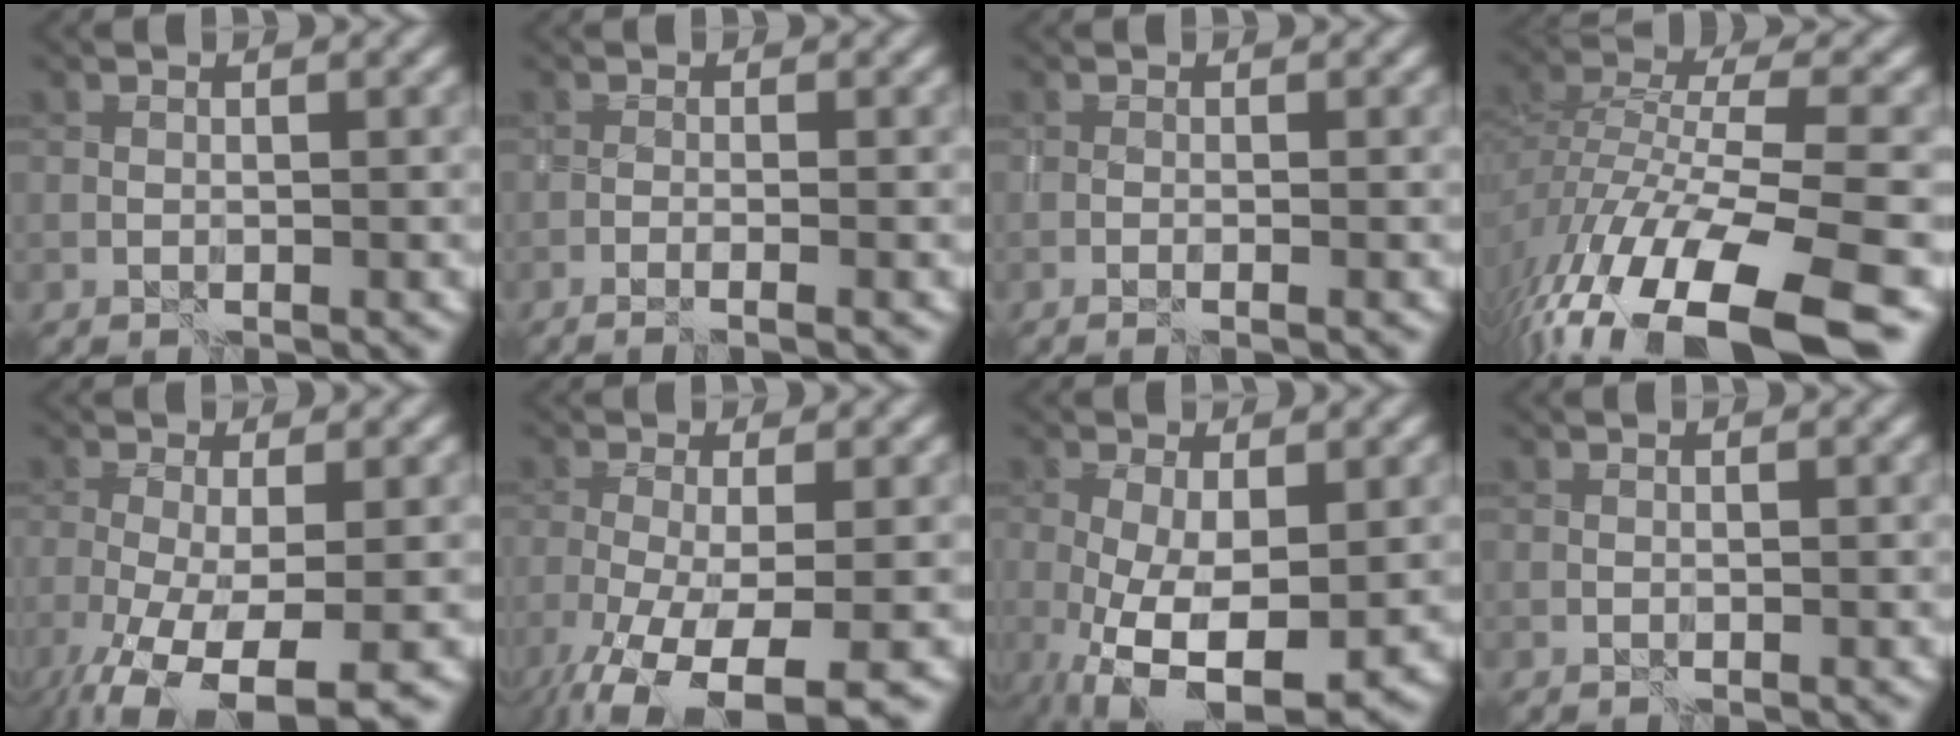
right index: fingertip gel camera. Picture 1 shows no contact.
{"total": 2.3, "force": [-1.3, 0.6, 1.9], "torque": [-0.025, 0.005, -0.030]}
{"total": 1.4, "force": [-0.6, 0.4, 1.2], "torque": [-0.011, 0.002, -0.015]}
{"total": 15.1, "force": [-10.2, 5.4, 9.8], "torque": [-0.218, -0.024, -0.159]}
{"total": 9.0, "force": [-4.9, 3.1, 6.9], "torque": [-0.144, -0.042, -0.078]}
{"total": 10.1, "force": [-6.1, 3.4, 7.2], "torque": [-0.152, -0.047, -0.092]}
{"total": 8.8, "force": [-2.6, 3.8, 7.5], "torque": [-0.147, -0.025, -0.030]}
{"total": 0.0}